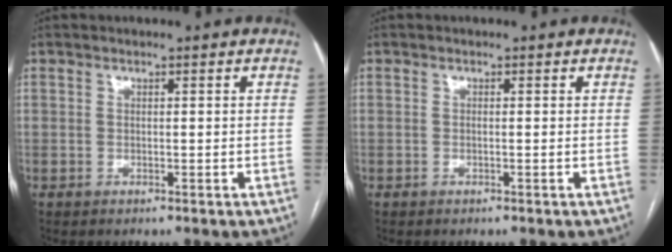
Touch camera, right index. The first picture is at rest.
{"total": 0.0}